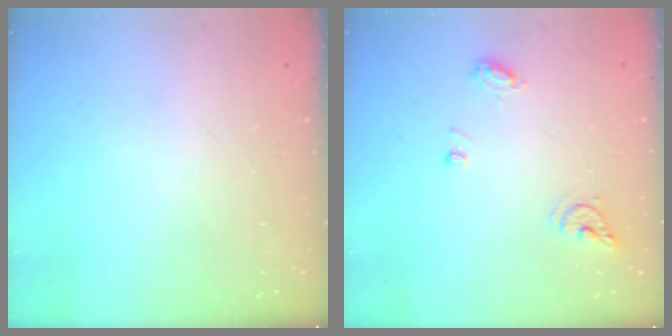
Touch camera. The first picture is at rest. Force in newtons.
{"total": 7.4, "press": 7.3, "slide": 0.9}